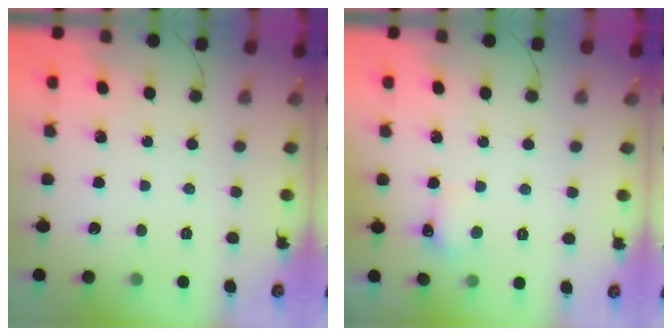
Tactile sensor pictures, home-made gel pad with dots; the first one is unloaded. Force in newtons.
{"total": 5.5, "press": 5.3, "slide": 1.4}